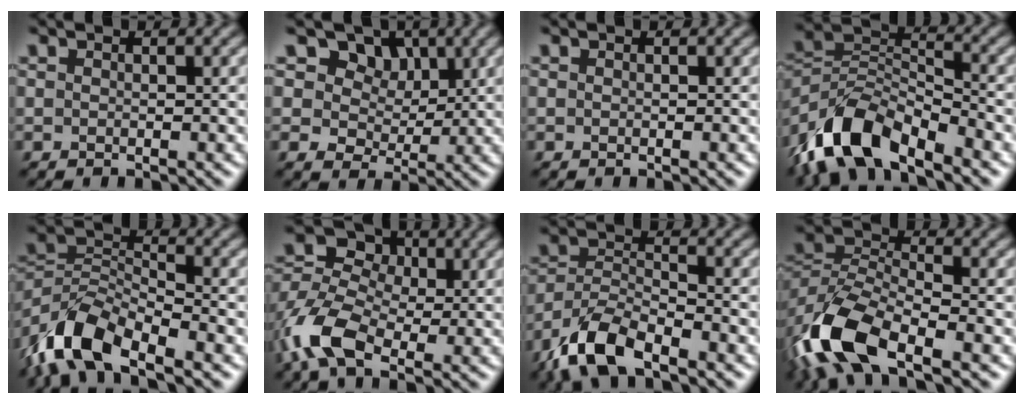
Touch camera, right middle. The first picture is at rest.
{"total": 9.5, "force": [4.6, 7.0, 4.4], "torque": [-0.074, 0.006, 0.062]}
{"total": 0.0}
{"total": 9.1, "force": [-6.6, 3.8, 5.0], "torque": [-0.095, 0.004, -0.143]}
{"total": 8.7, "force": [-6.2, 3.6, 5.0], "torque": [-0.099, 0.003, -0.132]}
{"total": 9.0, "force": [-2.7, 6.3, 5.9], "torque": [-0.142, 0.010, -0.073]}
{"total": 7.0, "force": [-5.2, 2.6, 3.8], "torque": [-0.075, -0.002, -0.106]}
{"total": 10.5, "force": [-6.3, 4.8, 6.9], "torque": [-0.148, -0.004, -0.130]}